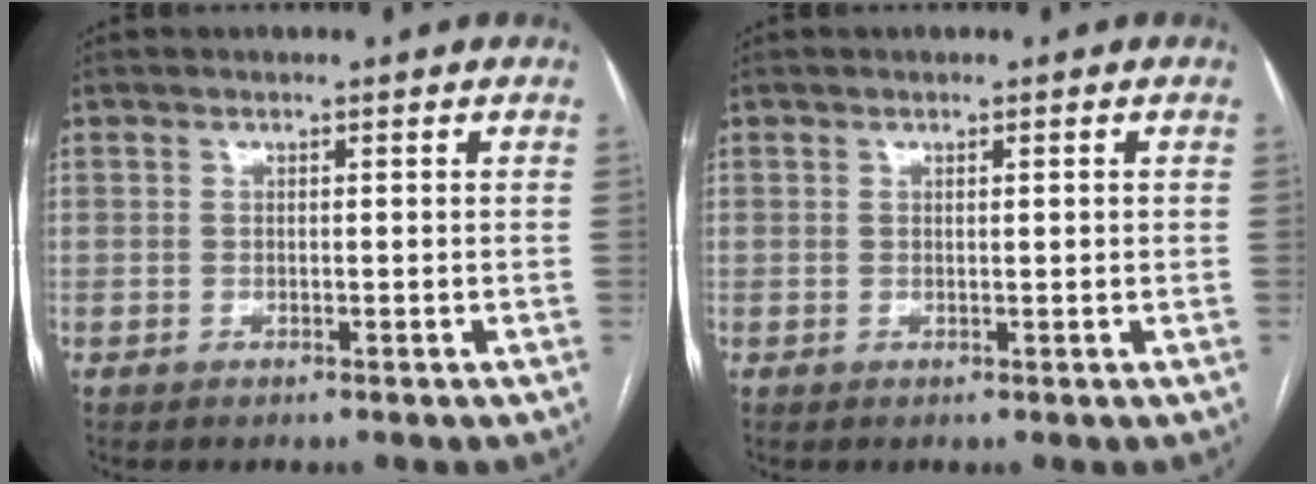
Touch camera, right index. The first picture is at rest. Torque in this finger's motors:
{"motor_torque": [-0.13, 0.13, -0.03, 0.00]}